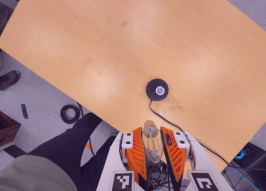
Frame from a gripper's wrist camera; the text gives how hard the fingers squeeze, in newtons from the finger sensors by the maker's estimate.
{"total": 19.2, "left": 21.2, "right": 17.2}